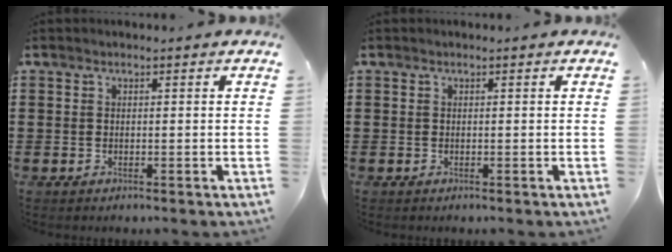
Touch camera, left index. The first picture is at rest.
{"total": 0.0}